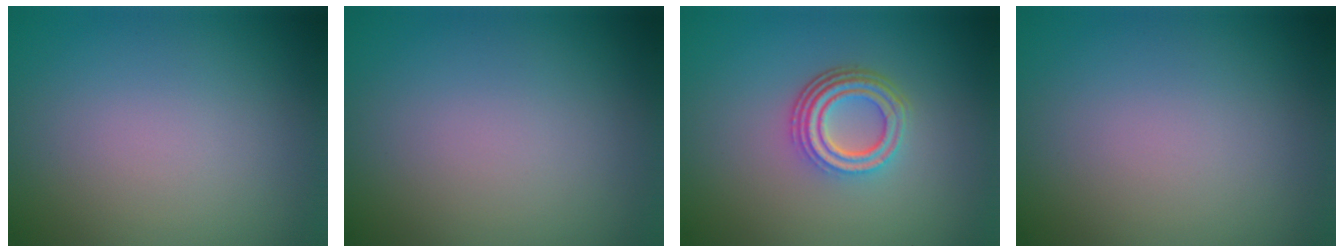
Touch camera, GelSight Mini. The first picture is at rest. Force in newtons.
{"total": 0.0}
{"total": 4.5, "press": 3.3, "slide": 3.1}
{"total": 0.0}